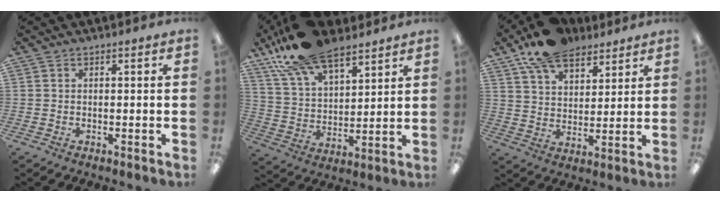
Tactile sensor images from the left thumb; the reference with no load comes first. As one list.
[{"total": 18.0, "force": [13.1, 8.1, 9.3], "torque": [-0.181, -0.061, 0.238]}, {"total": 12.7, "force": [9.6, 6.2, 5.5], "torque": [-0.094, -0.047, 0.179]}]